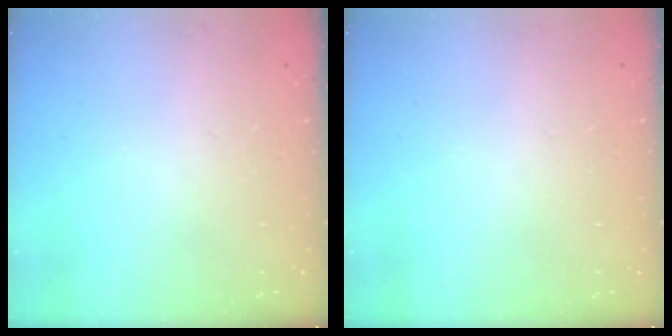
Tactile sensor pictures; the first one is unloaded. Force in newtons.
{"total": 0.0}